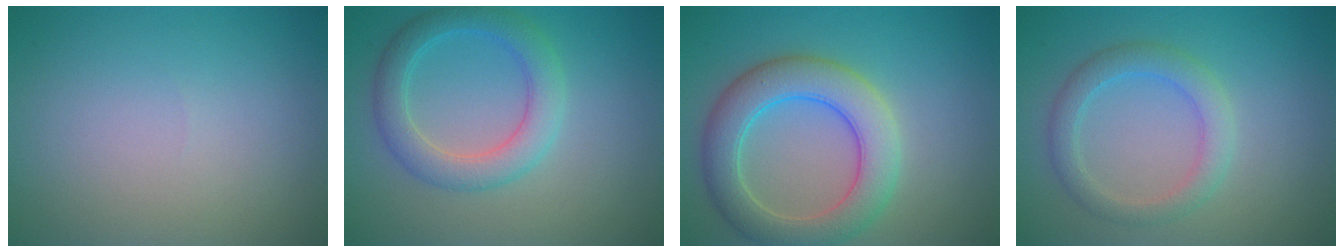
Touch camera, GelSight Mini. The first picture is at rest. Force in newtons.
{"total": 4.1, "press": 4.1, "slide": 0.3}
{"total": 6.3, "press": 6.3, "slide": 0.3}
{"total": 3.0, "press": 3.0, "slide": 0.1}